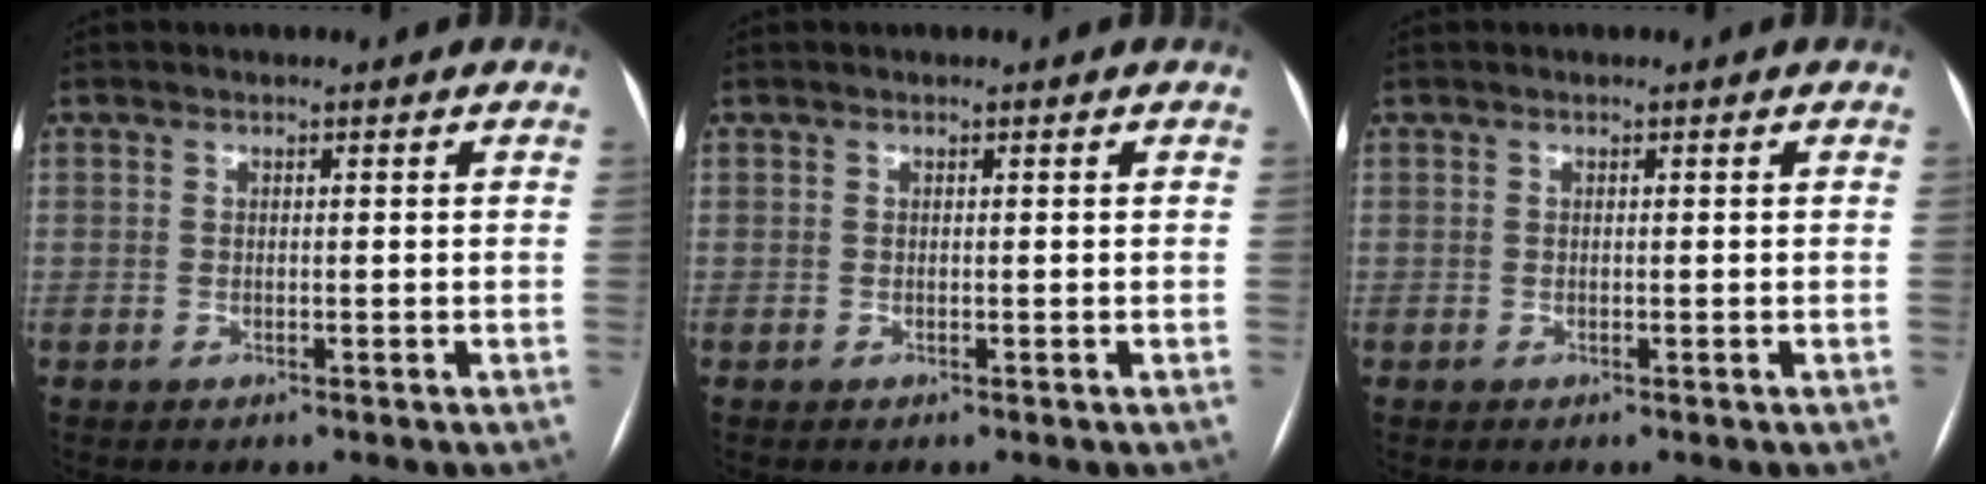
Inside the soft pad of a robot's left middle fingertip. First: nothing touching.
{"total": 0.0}
{"total": 0.0}